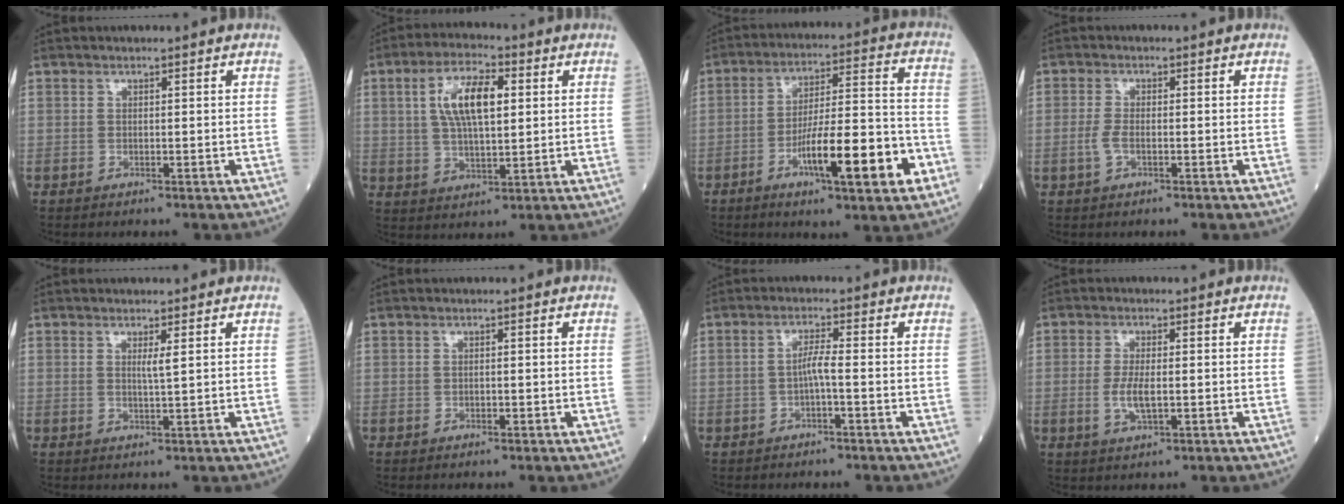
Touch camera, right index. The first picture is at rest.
{"total": 9.7, "force": [2.5, 3.3, 8.7], "torque": [-0.170, 0.014, 0.048]}
{"total": 15.1, "force": [-6.4, 1.9, 13.6], "torque": [-0.227, 0.007, -0.093]}
{"total": 2.3, "force": [-0.6, 0.9, 2.0], "torque": [-0.053, -0.001, -0.011]}
{"total": 1.4, "force": [0.6, -0.3, 1.3], "torque": [-0.028, -0.005, 0.014]}
{"total": 0.0}
{"total": 2.4, "force": [-0.7, -0.1, 2.3], "torque": [-0.042, 0.004, -0.012]}
{"total": 3.9, "force": [-0.5, 1.1, 3.7], "torque": [-0.084, -0.005, -0.006]}